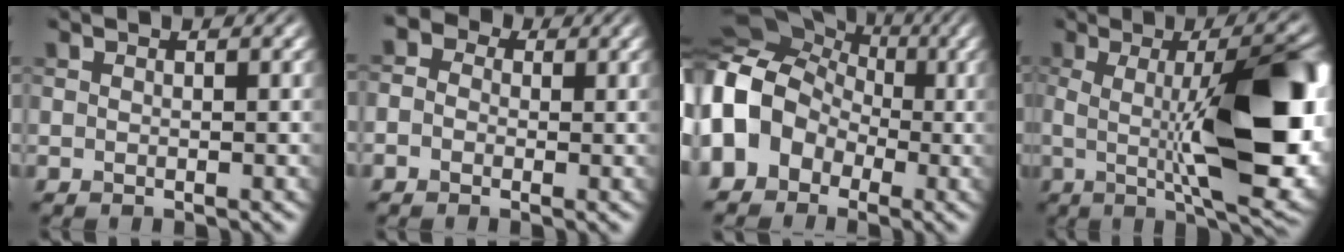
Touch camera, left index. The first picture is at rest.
{"total": 3.8, "force": [0.6, 3.2, 1.9], "torque": [-0.022, 0.018, -0.030]}
{"total": 10.1, "force": [-2.1, 8.5, 5.0], "torque": [-0.105, 0.002, -0.076]}
{"total": 13.1, "force": [-0.6, 3.3, 12.7], "torque": [-0.171, -0.008, -0.006]}